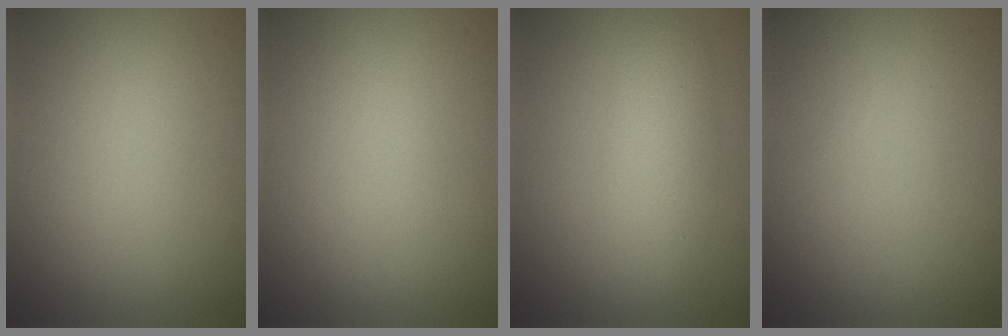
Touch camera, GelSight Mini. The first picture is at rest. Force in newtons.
{"total": 0.0}
{"total": 3.7, "press": 3.7, "slide": 0.1}
{"total": 0.0}